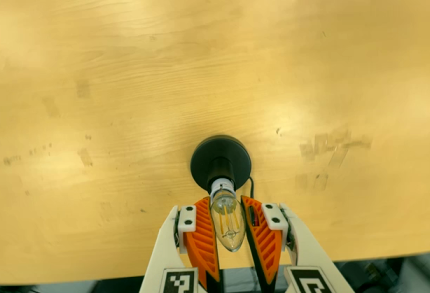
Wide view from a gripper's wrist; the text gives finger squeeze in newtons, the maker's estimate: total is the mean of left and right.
{"total": 12.5, "left": 11.8, "right": 13.3}